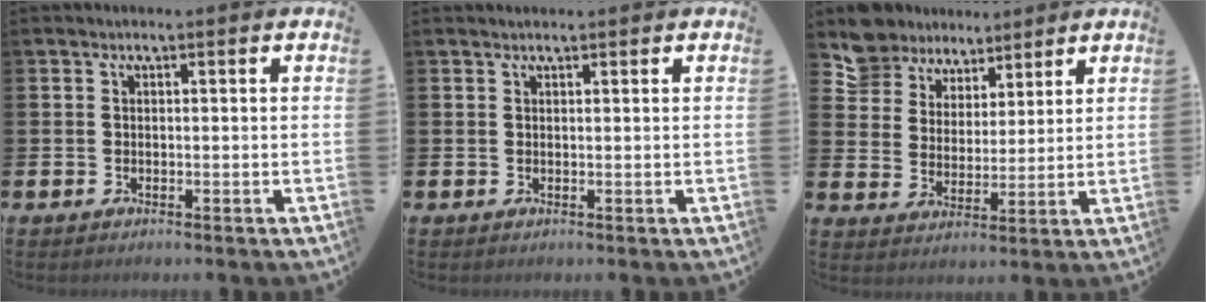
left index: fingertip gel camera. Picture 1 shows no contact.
{"total": 0.6, "force": [0.6, 0.1, 0.1], "torque": [0.011, -0.004, 0.009]}
{"total": 7.5, "force": [6.7, 3.2, -0.5], "torque": [-0.029, -0.040, 0.126]}